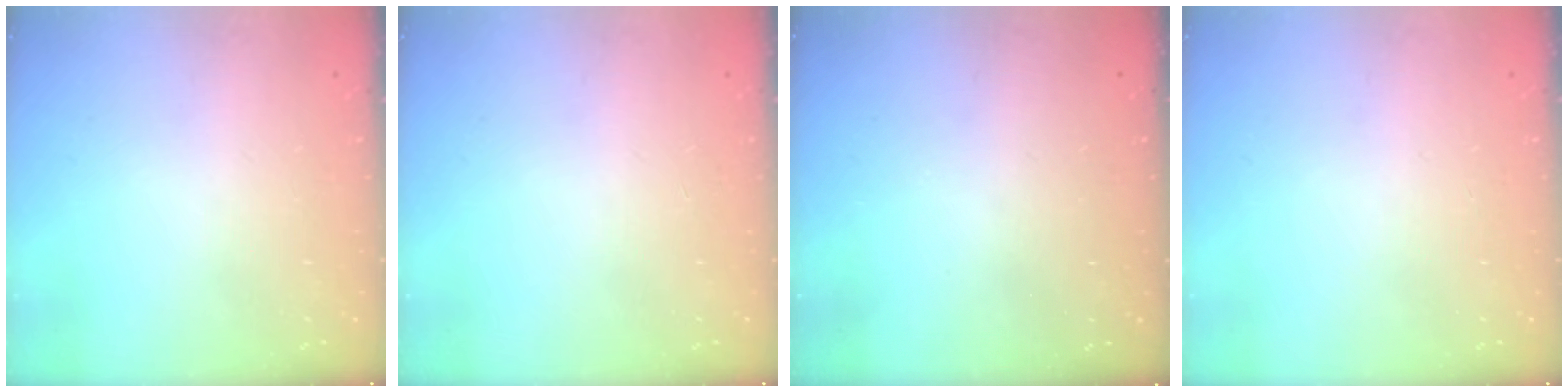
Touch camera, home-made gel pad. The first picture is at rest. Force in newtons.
{"total": 0.0}
{"total": 3.6, "press": 3.3, "slide": 1.5}
{"total": 0.0}